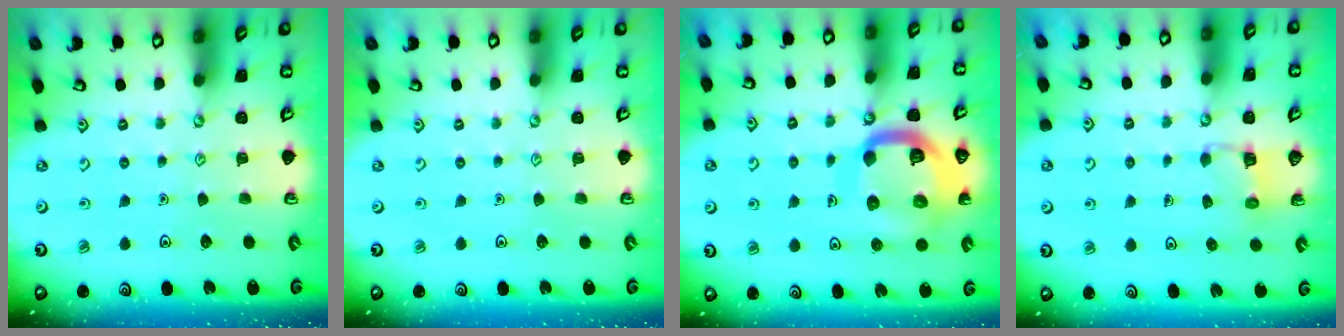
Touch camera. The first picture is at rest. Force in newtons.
{"total": 0.0}
{"total": 17.4, "press": 17.3, "slide": 1.9}
{"total": 3.7, "press": 3.7, "slide": 0.4}